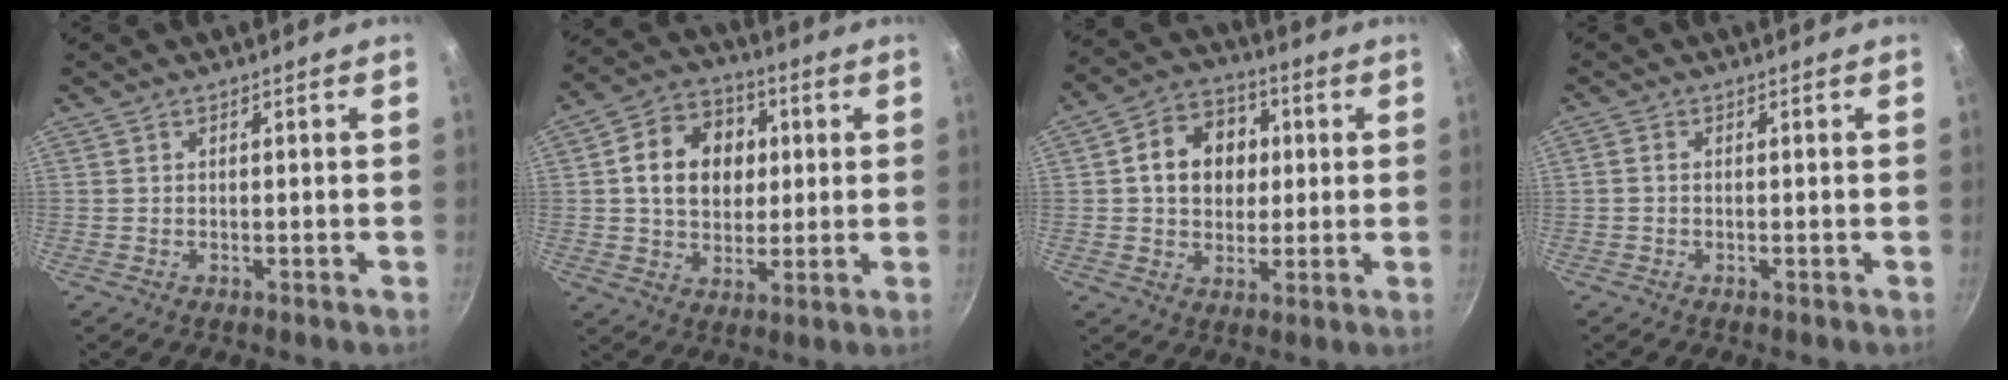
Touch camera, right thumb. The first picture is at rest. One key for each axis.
{"total": 14.1, "fx": 2.3, "fy": 11.1, "fz": 8.4, "tx": -0.112, "ty": 0.015, "tz": 0.030}
{"total": 12.5, "fx": 1.9, "fy": 9.9, "fz": 7.3, "tx": -0.085, "ty": 0.015, "tz": 0.020}
{"total": 0.9, "fx": -0.2, "fy": 0.6, "fz": 0.6, "tx": -0.013, "ty": 0.005, "tz": -0.005}